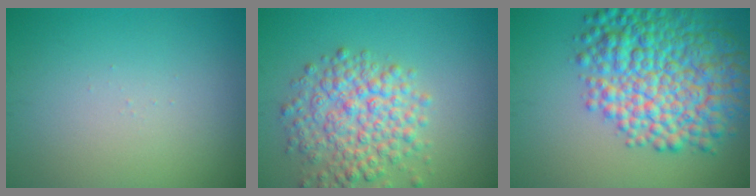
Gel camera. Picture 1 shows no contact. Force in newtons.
{"total": 5.9, "press": 5.9, "slide": 0.2}
{"total": 10.5, "press": 10.5, "slide": 0.0}